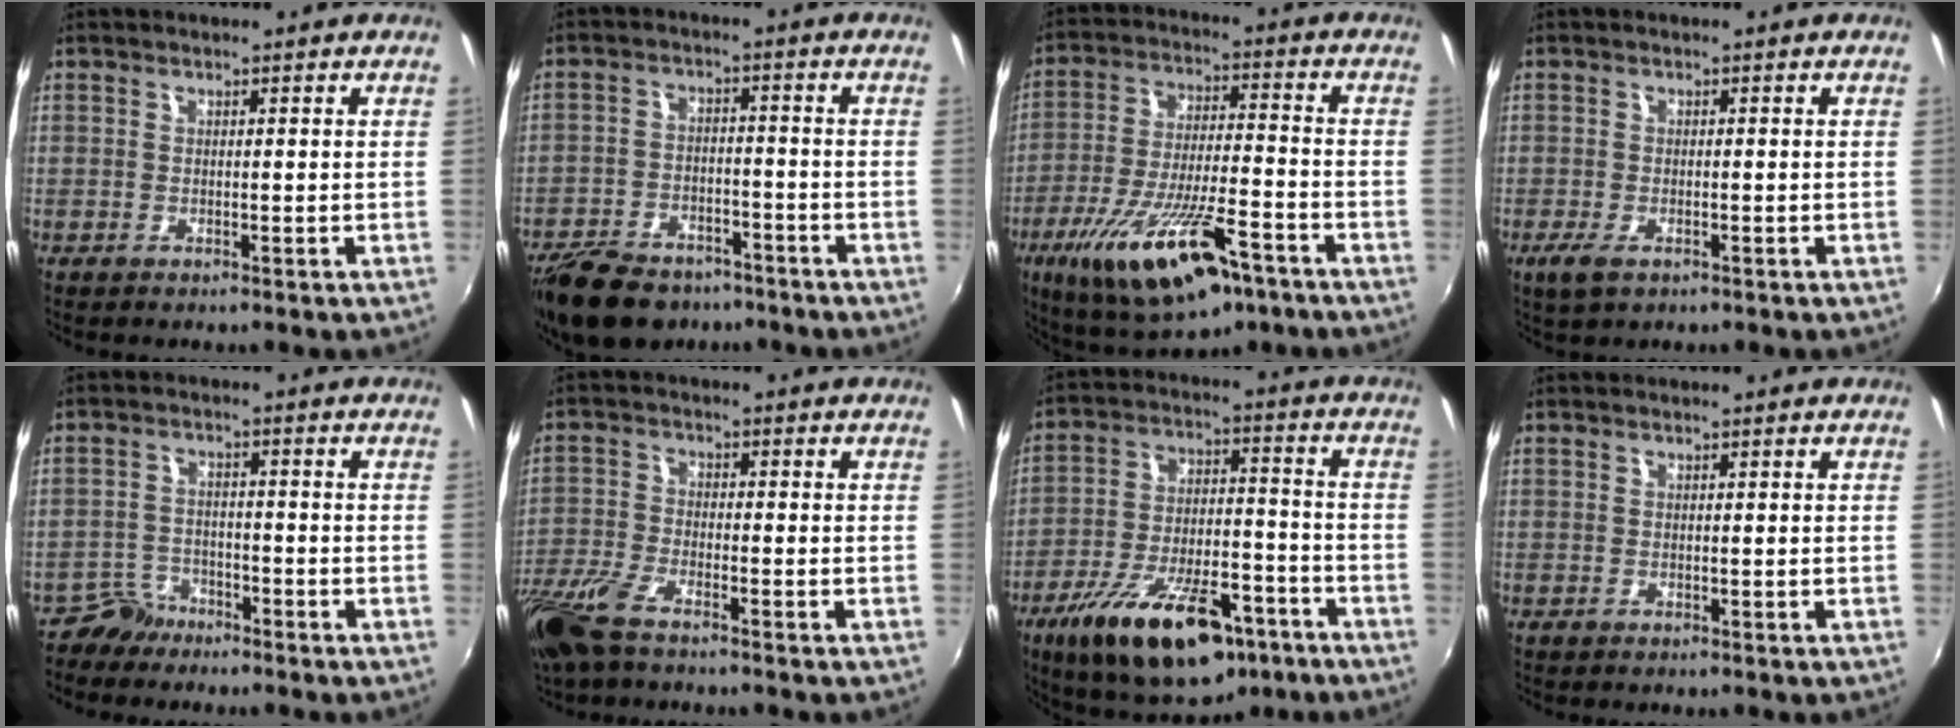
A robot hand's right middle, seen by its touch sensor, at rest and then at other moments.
{"total": 14.9, "force": [-11.1, 7.3, 6.8], "torque": [-0.160, -0.012, -0.178]}
{"total": 20.0, "force": [-11.4, 6.6, 15.1], "torque": [-0.289, -0.042, -0.184]}
{"total": 5.3, "force": [-3.1, 1.9, 3.8], "torque": [-0.090, -0.019, -0.059]}
{"total": 1.6, "force": [-1.5, 0.5, -0.2], "torque": [0.000, 0.000, -0.031]}
{"total": 8.6, "force": [-6.4, 2.3, 5.2], "torque": [-0.130, -0.022, -0.134]}
{"total": 21.9, "force": [-13.3, 9.2, 14.7], "torque": [-0.263, -0.020, -0.203]}
{"total": 0.0}